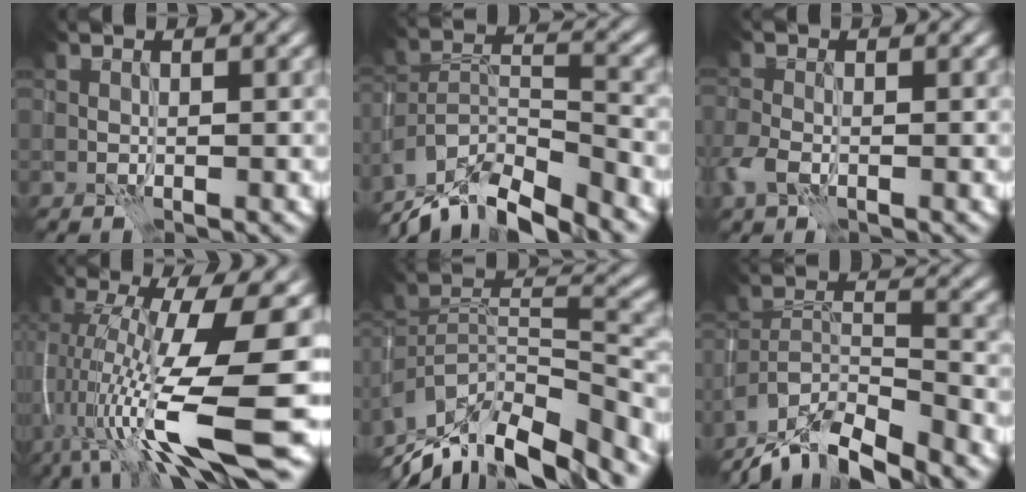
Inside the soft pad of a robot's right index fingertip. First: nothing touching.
{"total": 10.7, "force": [-9.3, 2.9, 4.6], "torque": [-0.084, 0.006, -0.156]}
{"total": 2.4, "force": [-1.2, 1.5, 1.5], "torque": [-0.035, -0.002, -0.027]}
{"total": 13.9, "force": [-3.5, 3.0, 13.1], "torque": [-0.242, -0.002, -0.042]}
{"total": 12.8, "force": [-9.7, 4.6, 7.0], "torque": [-0.149, 0.024, -0.162]}
{"total": 10.1, "force": [-8.9, 2.5, 4.0], "torque": [-0.063, -0.002, -0.148]}